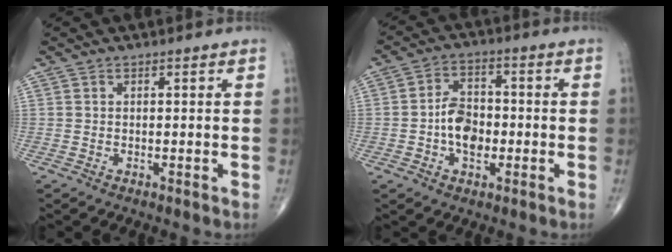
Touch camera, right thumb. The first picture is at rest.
{"total": 7.7, "force": [-1.4, 5.2, 5.5], "torque": [-0.074, 0.018, -0.033]}